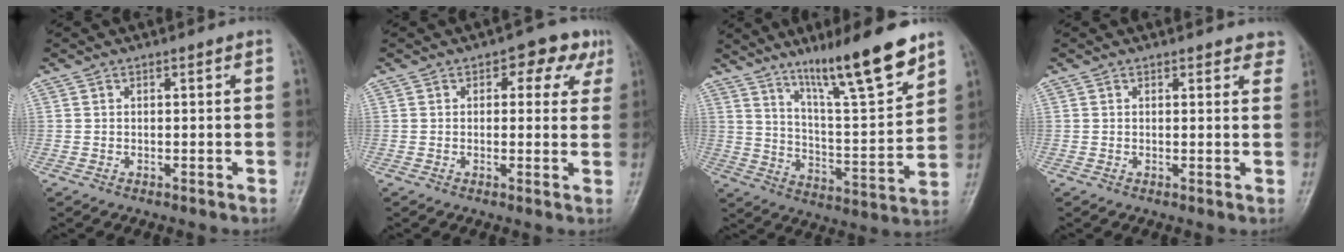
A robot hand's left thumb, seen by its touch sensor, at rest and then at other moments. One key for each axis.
{"total": 6.3, "fx": 2.7, "fy": 4.0, "fz": 4.1, "tx": -0.004, "ty": -0.002, "tz": 0.022}
{"total": 17.4, "fx": 12.2, "fy": 2.3, "fz": 12.3, "tx": -0.177, "ty": -0.073, "tz": 0.204}
{"total": 3.7, "fx": 3.3, "fy": 1.5, "fz": 0.8, "tx": 0.024, "ty": -0.012, "tz": 0.020}